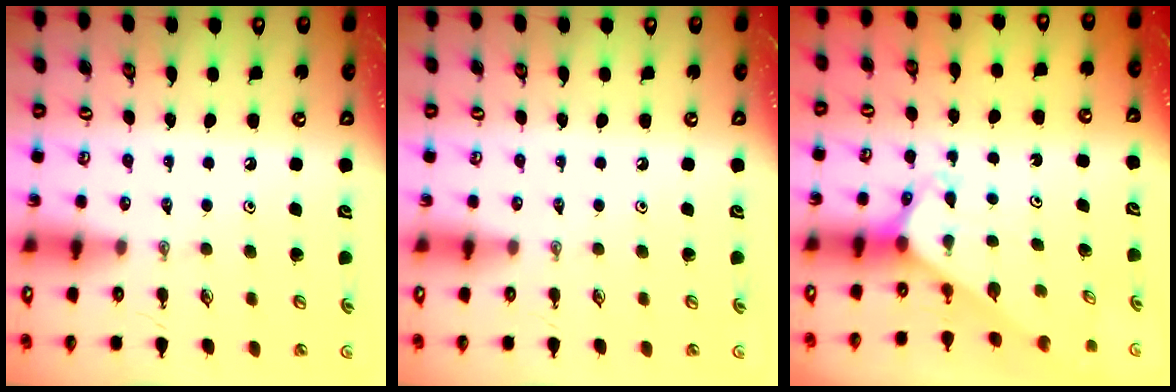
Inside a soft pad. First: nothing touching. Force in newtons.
{"total": 0.0}
{"total": 2.6, "press": 2.6, "slide": 0.2}